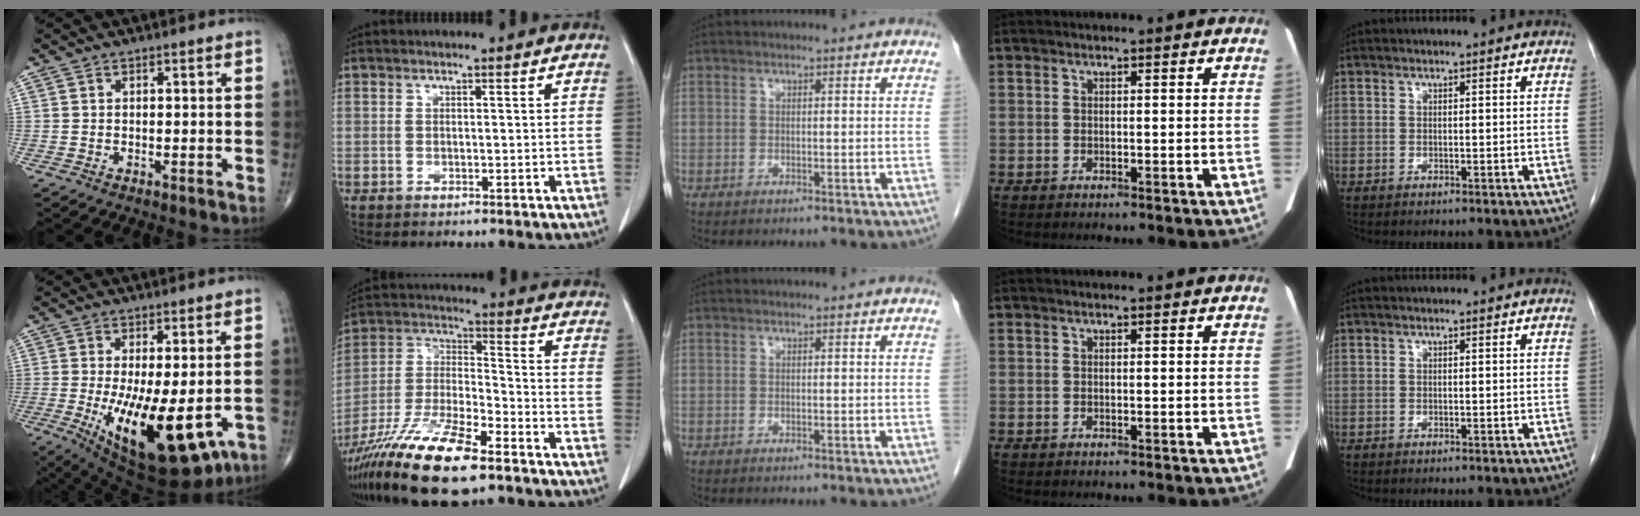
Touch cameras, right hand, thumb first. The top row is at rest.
{"thumb": {"total": 19.1, "force": [-5.2, 7.4, 16.8], "torque": [-0.259, -0.030, -0.057]}, "index": {"total": 17.9, "force": [-11.9, 3.6, 12.9], "torque": [-0.275, -0.025, -0.219]}}